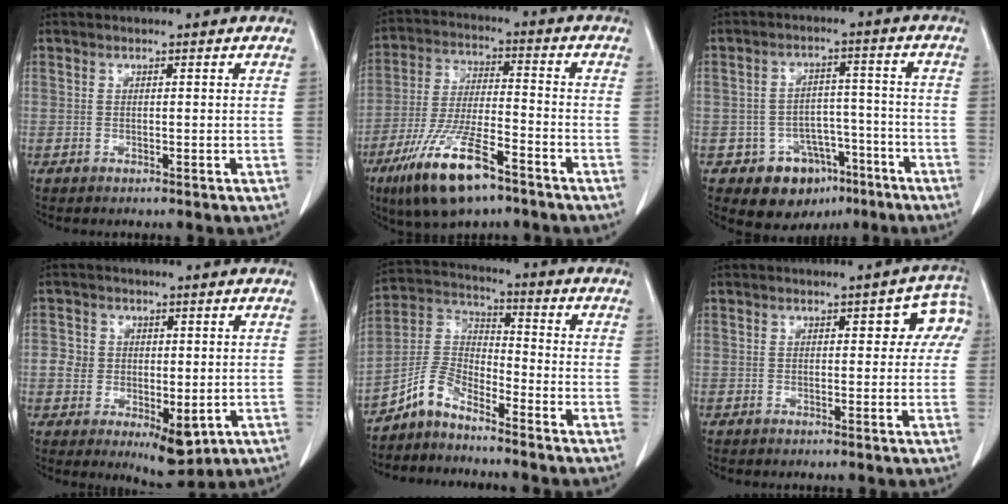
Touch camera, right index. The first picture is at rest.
{"total": 13.8, "force": [-8.6, 3.2, 10.3], "torque": [-0.211, -0.022, -0.153]}
{"total": 8.5, "force": [-4.7, 6.6, 2.6], "torque": [-0.028, 0.028, -0.059]}
{"total": 7.7, "force": [-1.4, 5.3, 5.4], "torque": [-0.059, -0.004, -0.009]}
{"total": 6.6, "force": [-5.7, 2.0, 2.7], "torque": [-0.066, 0.015, -0.119]}
{"total": 5.4, "force": [1.5, 2.9, 4.3], "torque": [-0.034, 0.026, 0.013]}